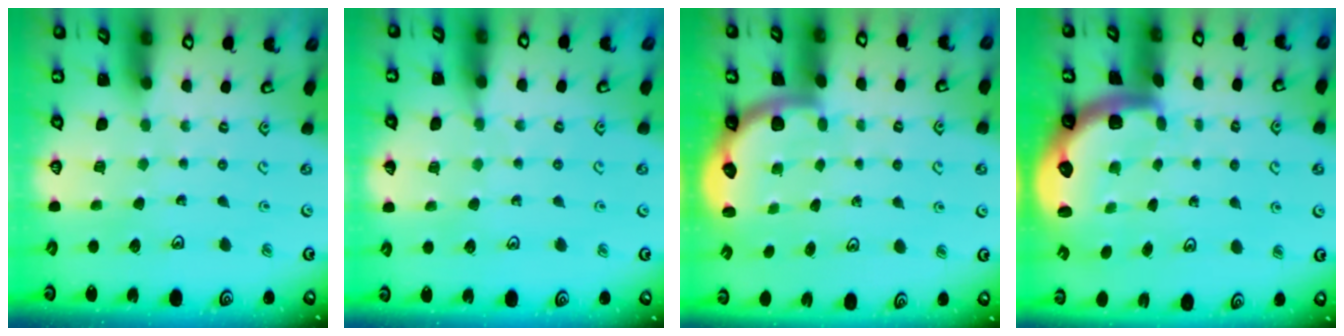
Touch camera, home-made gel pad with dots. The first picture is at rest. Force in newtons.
{"total": 6.1, "press": 6.1, "slide": 0.8}
{"total": 2.3, "press": 2.1, "slide": 0.8}
{"total": 2.8, "press": 2.4, "slide": 1.4}